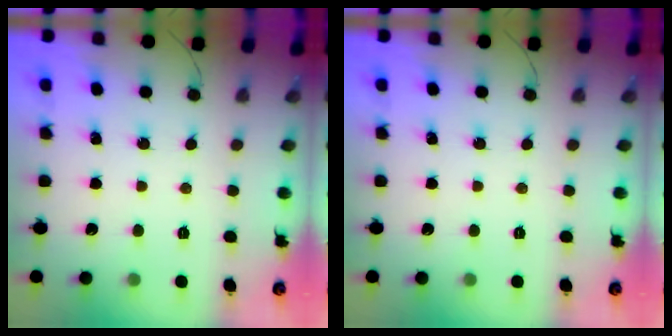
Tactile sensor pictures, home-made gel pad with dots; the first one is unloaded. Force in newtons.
{"total": 0.0}